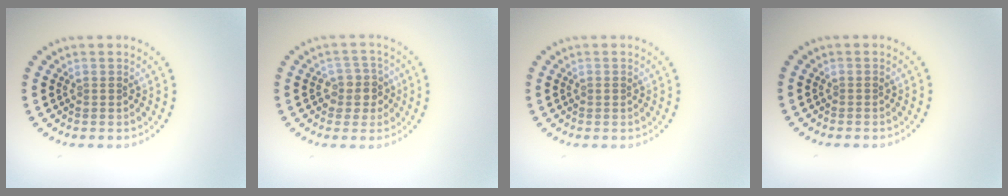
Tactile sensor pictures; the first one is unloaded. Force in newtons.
{"total": 2.5, "press": 2.2, "slide": 1.0}
{"total": 0.5, "press": 0.4, "slide": 0.3}
{"total": 0.0}